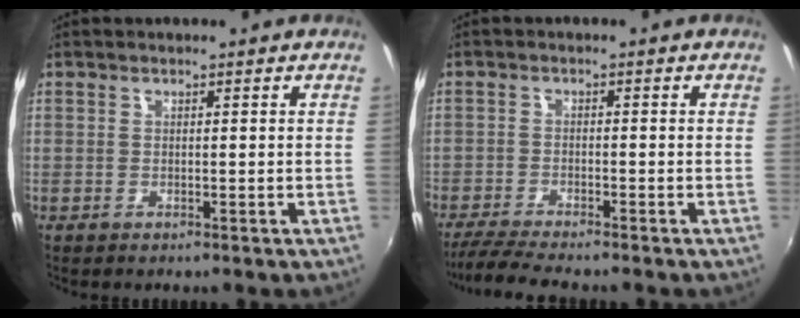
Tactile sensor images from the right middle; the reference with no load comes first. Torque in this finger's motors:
{"motor_torque": [1.12, -1.02, 0.33, 0.15]}